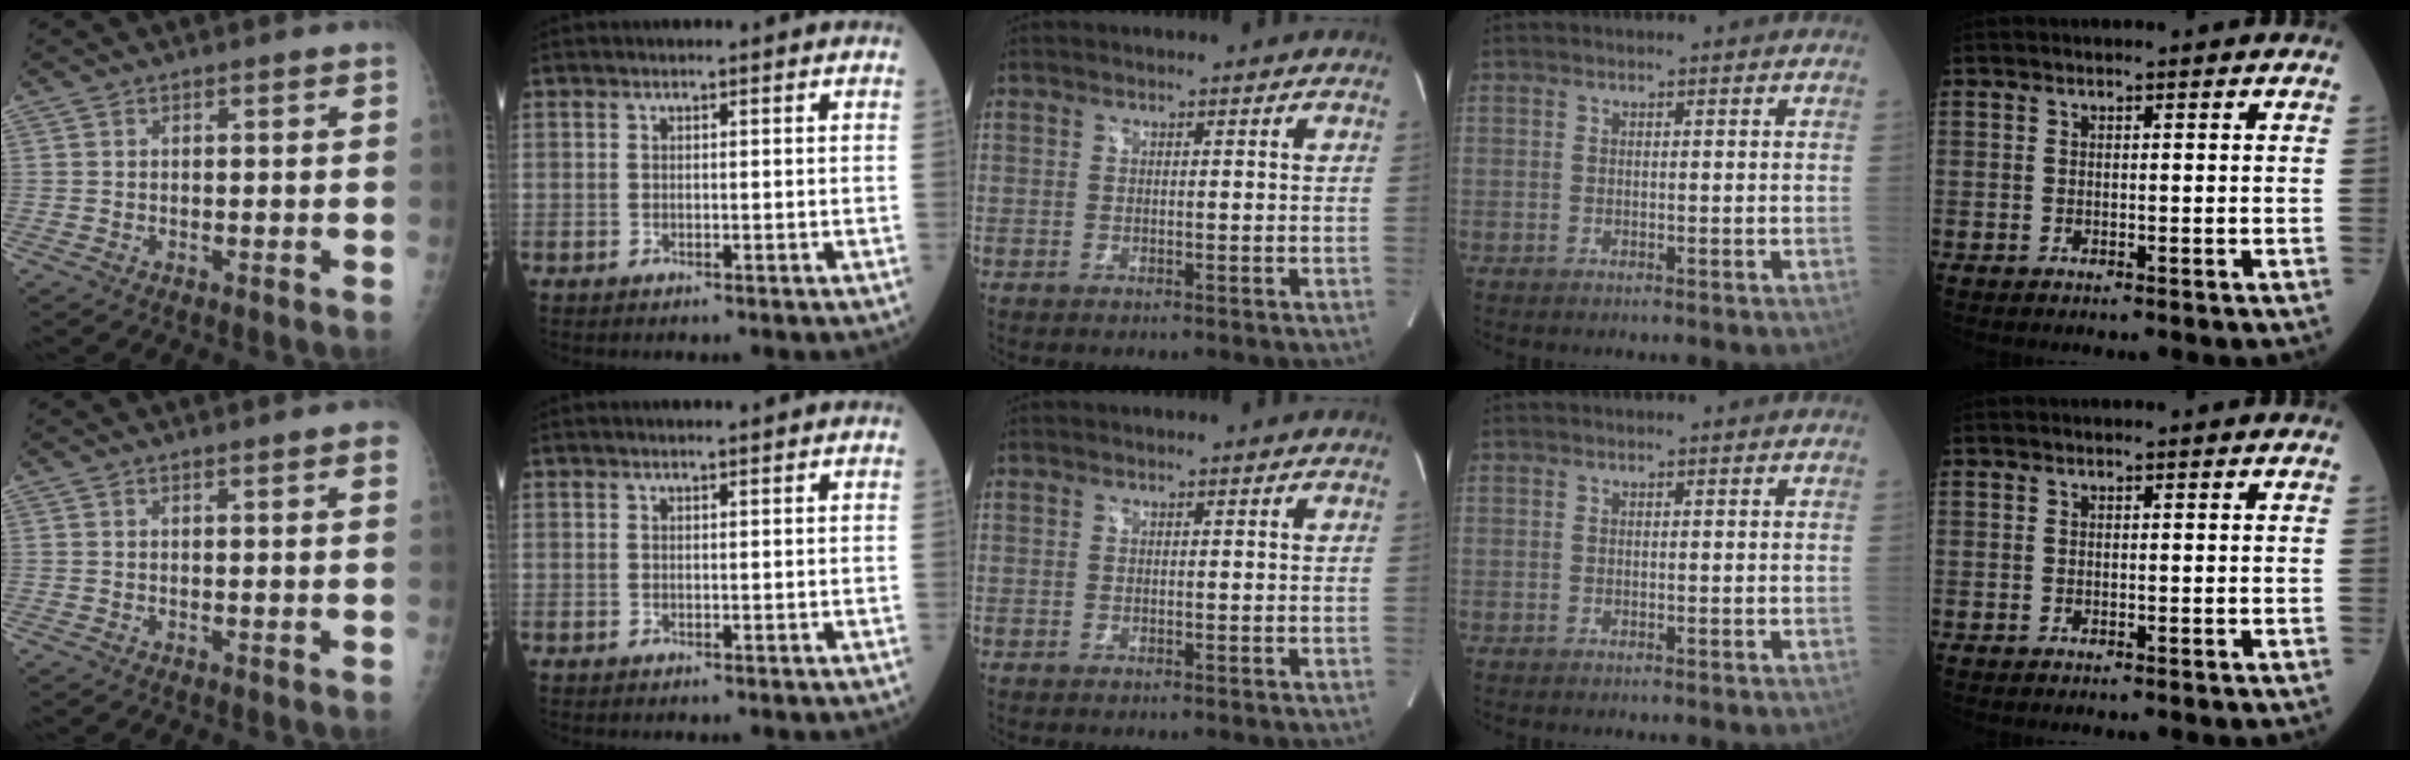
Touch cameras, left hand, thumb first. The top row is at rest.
{"thumb": {"total": 2.7, "force": [1.8, 0.1, 2.0], "torque": [-0.020, 0.000, 0.021]}, "index": {"total": 1.5, "force": [1.3, 0.0, 0.6], "torque": [-0.007, 0.008, 0.023]}}